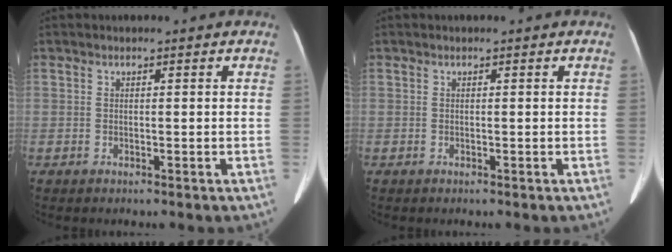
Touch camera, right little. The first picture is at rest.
{"total": 0.0}